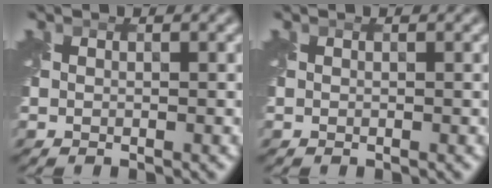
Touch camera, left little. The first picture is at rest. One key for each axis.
{"total": 0.0}